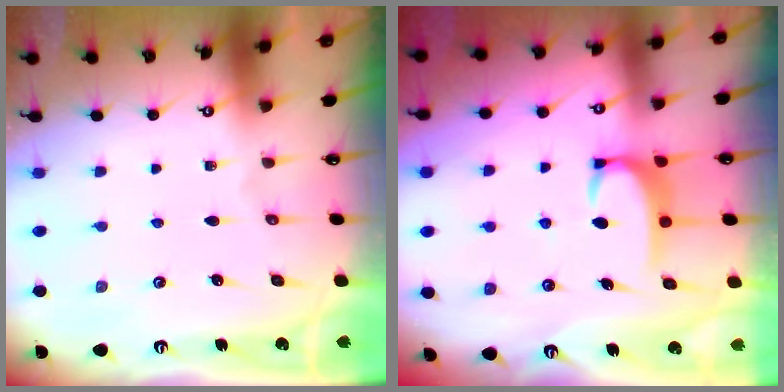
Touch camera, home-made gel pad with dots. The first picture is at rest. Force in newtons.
{"total": 3.3, "press": 3.3, "slide": 0.5}